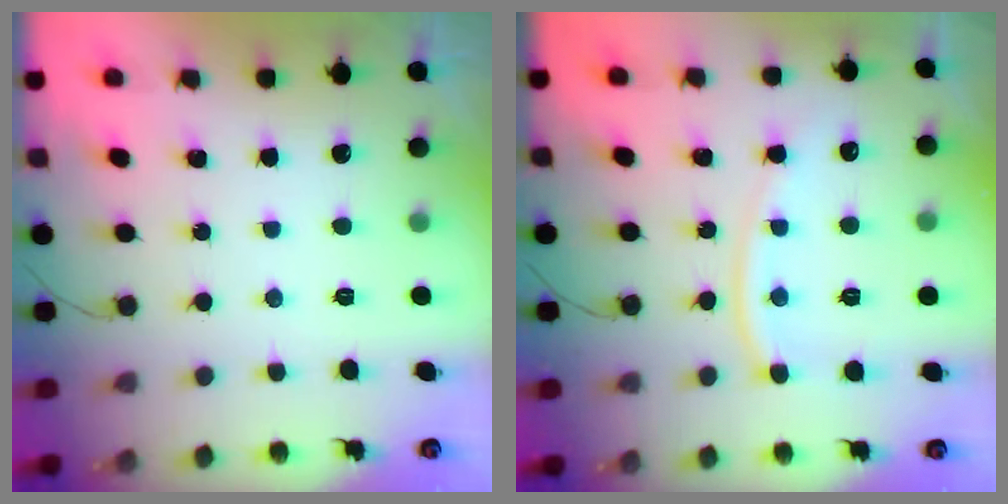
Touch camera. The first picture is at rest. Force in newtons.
{"total": 11.3, "press": 11.2, "slide": 0.8}